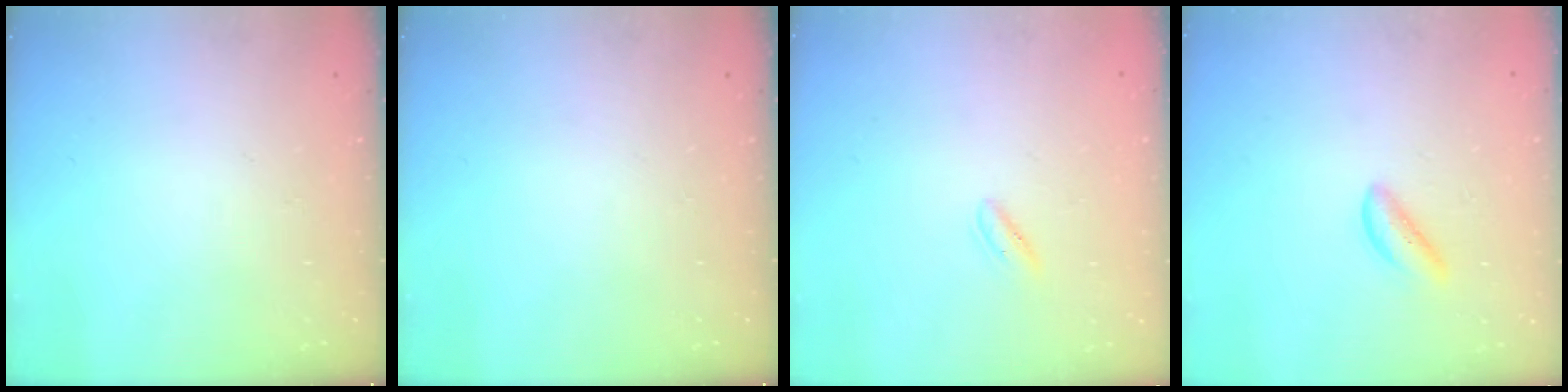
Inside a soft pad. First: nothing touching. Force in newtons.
{"total": 0.0}
{"total": 0.7, "press": 0.3, "slide": 0.7}
{"total": 1.4, "press": 1.4, "slide": 0.4}